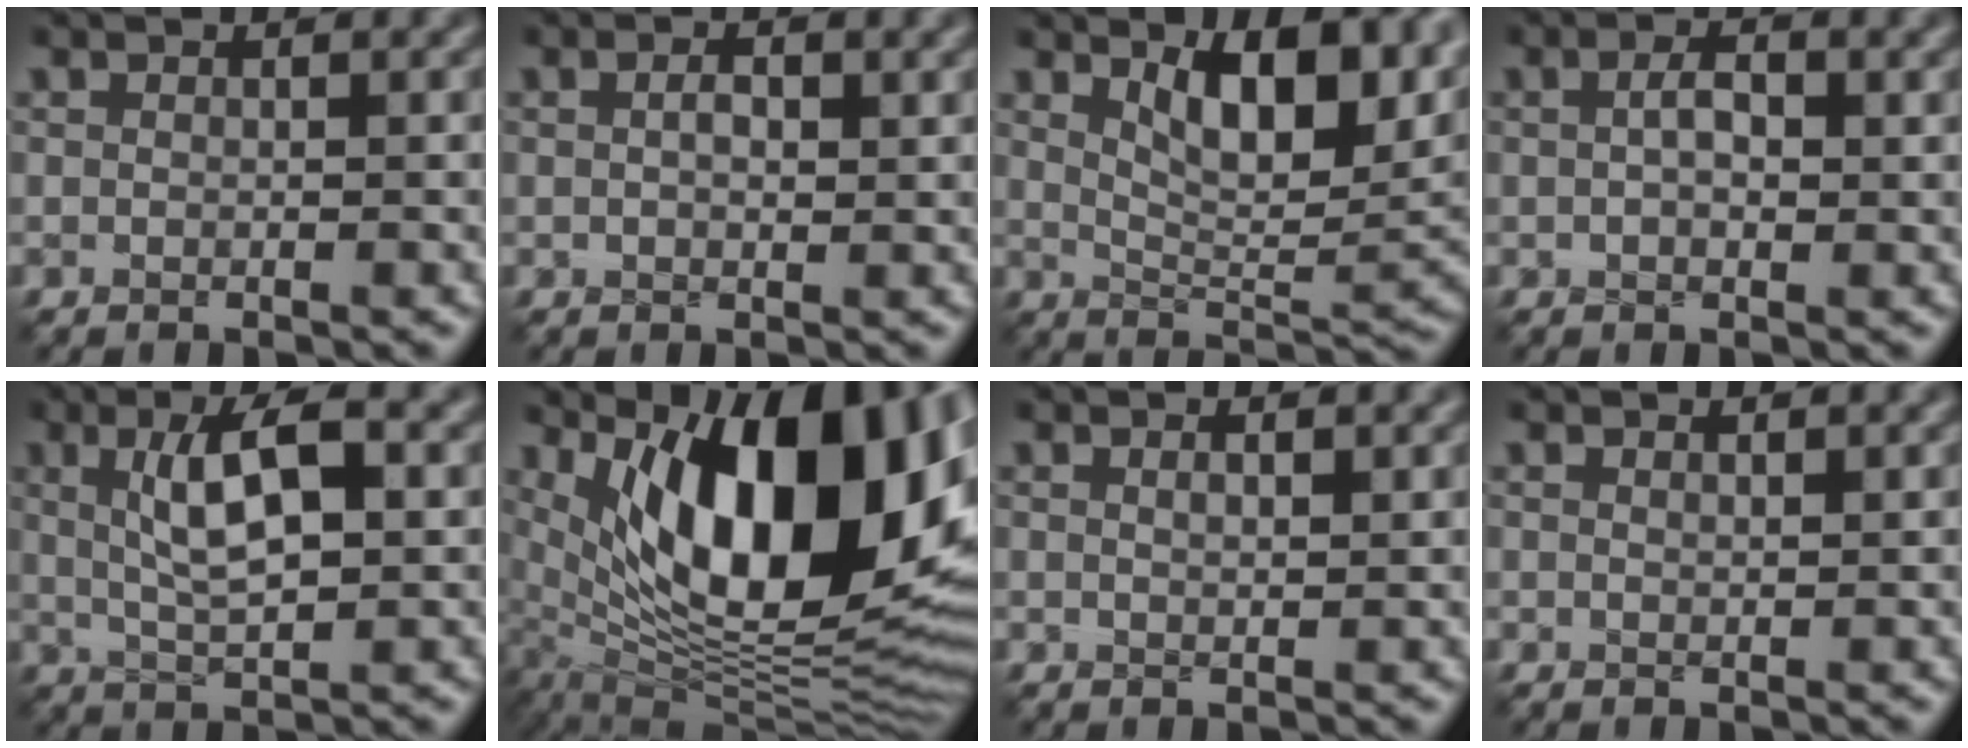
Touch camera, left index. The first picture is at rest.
{"total": 1.9, "force": [0.4, 1.1, 1.5], "torque": [-0.029, 0.000, 0.007]}
{"total": 9.5, "force": [4.2, 3.8, 7.6], "torque": [-0.118, 0.002, 0.071]}
{"total": 2.6, "force": [0.4, 1.4, 2.1], "torque": [-0.040, 0.001, 0.006]}
{"total": 6.0, "force": [1.7, 1.9, 5.5], "torque": [-0.098, 0.005, 0.029]}
{"total": 17.1, "force": [5.1, 7.5, 14.6], "torque": [-0.191, -0.003, 0.081]}
{"total": 1.2, "force": [0.7, 0.4, 0.9], "torque": [-0.018, -0.001, 0.015]}
{"total": 0.7, "force": [0.6, 0.2, 0.3], "torque": [-0.005, -0.001, 0.012]}